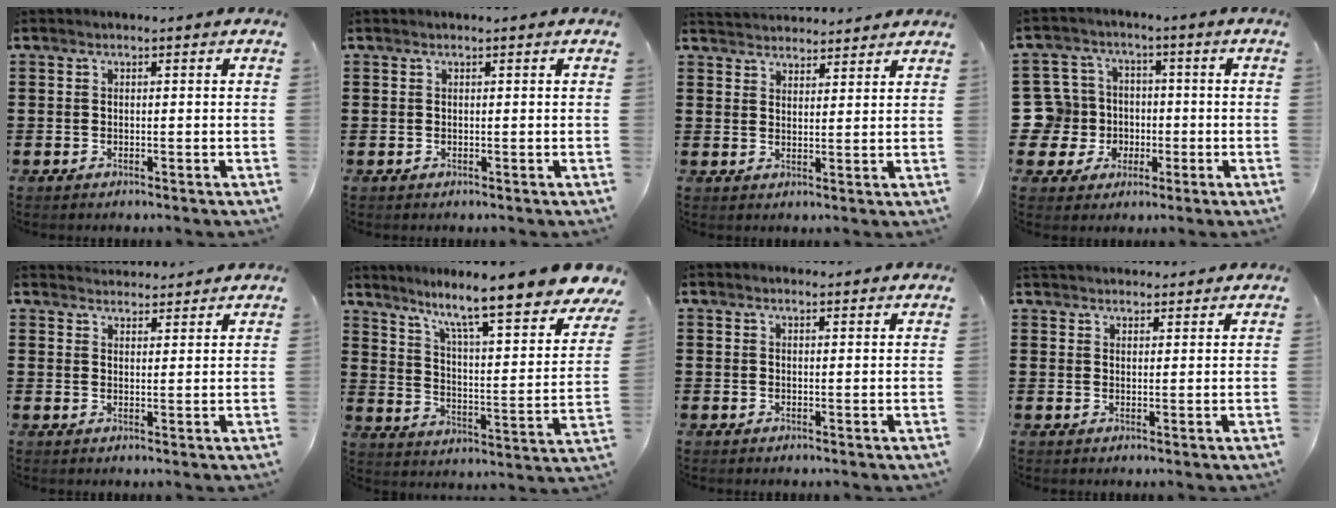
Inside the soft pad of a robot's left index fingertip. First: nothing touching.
{"total": 0.0}
{"total": 3.1, "force": [3.0, 0.3, -0.5], "torque": [0.000, -0.009, 0.058]}
{"total": 9.1, "force": [-0.4, 8.9, 2.0], "torque": [-0.107, 0.009, -0.006]}
{"total": 3.0, "force": [2.9, 0.1, -0.2], "torque": [-0.003, -0.010, 0.056]}
{"total": 9.8, "force": [8.0, 0.2, 5.7], "torque": [-0.125, -0.063, 0.123]}
{"total": 1.6, "force": [1.5, 0.1, 0.4], "torque": [-0.011, 0.002, 0.030]}
{"total": 2.8, "force": [2.8, 0.4, 0.2], "torque": [-0.011, -0.001, 0.054]}